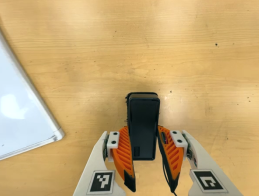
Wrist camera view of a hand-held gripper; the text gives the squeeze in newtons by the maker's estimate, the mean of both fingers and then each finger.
{"total": 4.9, "left": 3.4, "right": 6.4}